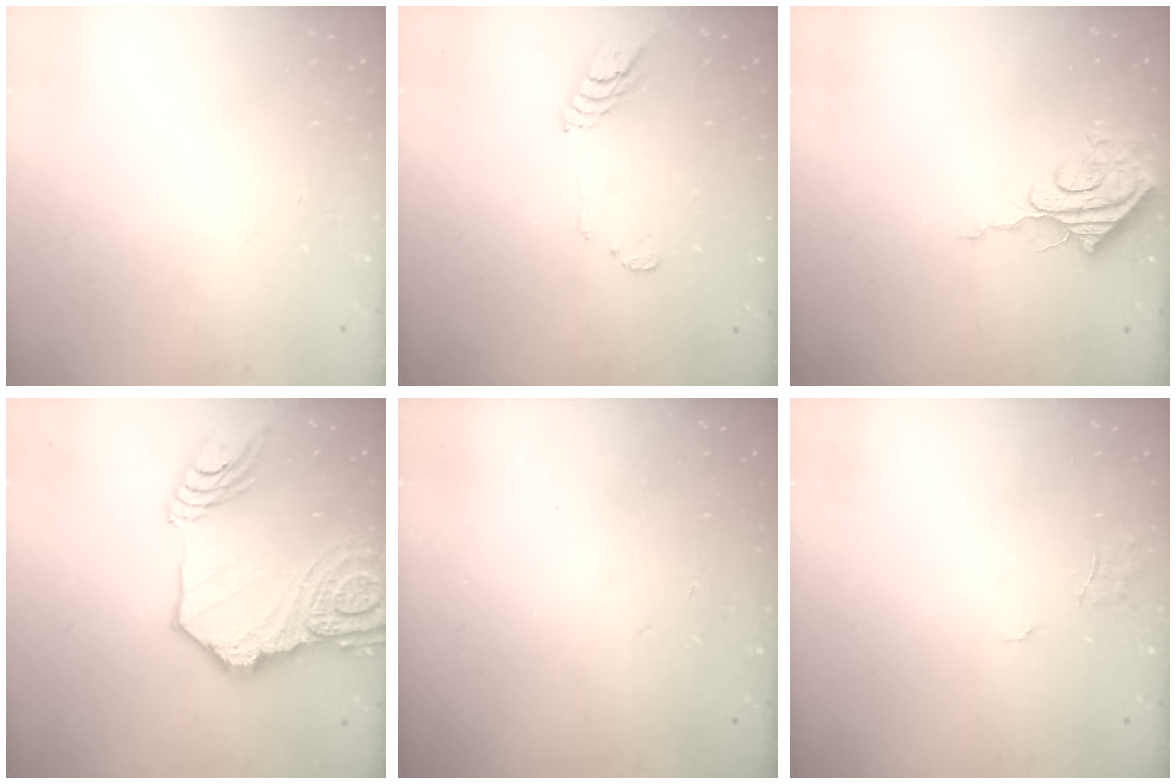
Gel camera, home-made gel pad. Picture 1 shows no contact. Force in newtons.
{"total": 5.8, "press": 5.8, "slide": 0.2}
{"total": 8.5, "press": 8.5, "slide": 0.9}
{"total": 23.1, "press": 22.9, "slide": 2.8}
{"total": 0.0}
{"total": 4.5, "press": 4.5, "slide": 0.3}